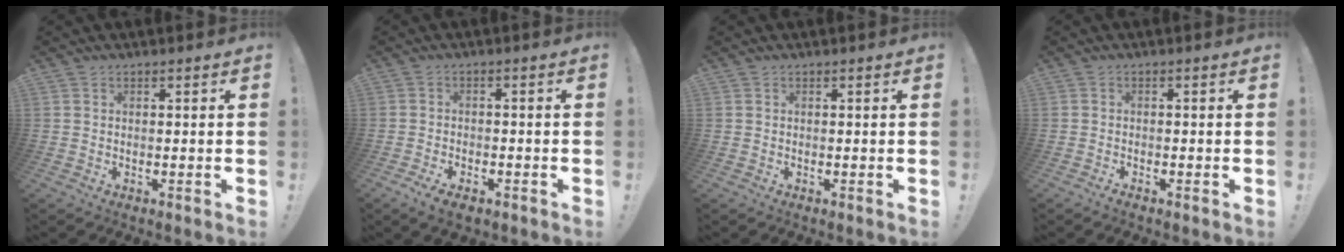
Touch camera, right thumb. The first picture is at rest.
{"total": 4.6, "force": [-3.1, 1.9, 2.8], "torque": [-0.051, 0.006, -0.052]}
{"total": 0.0}
{"total": 1.3, "force": [-1.1, 0.1, 0.6], "torque": [-0.007, 0.002, -0.020]}